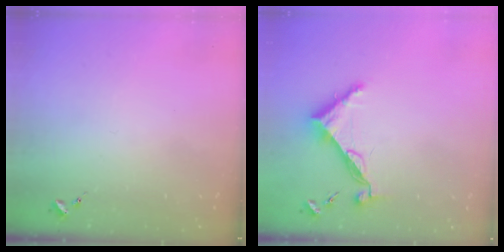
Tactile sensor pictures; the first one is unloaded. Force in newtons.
{"total": 7.7, "press": 7.7, "slide": 0.1}